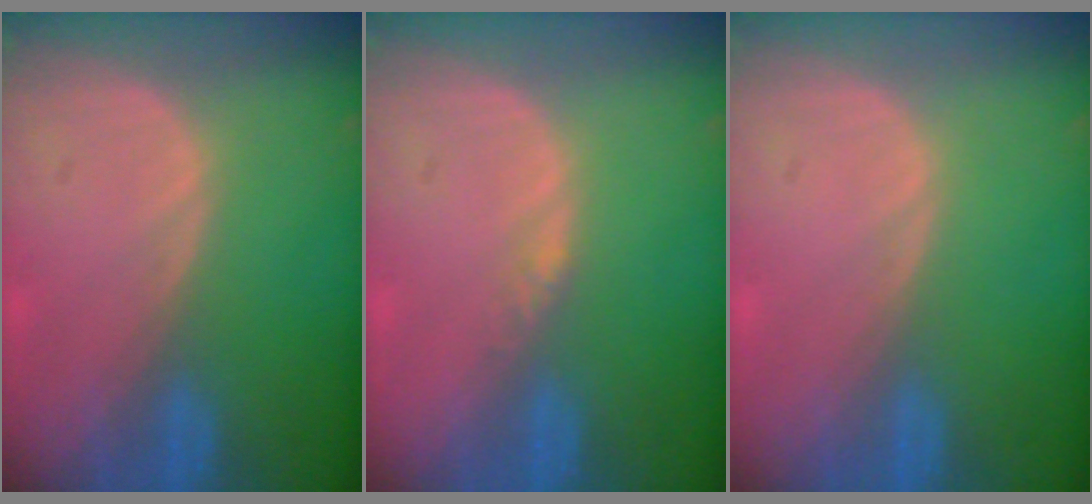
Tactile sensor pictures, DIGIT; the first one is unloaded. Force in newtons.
{"total": 1.0, "press": 0.8, "slide": 0.6}
{"total": 0.0}